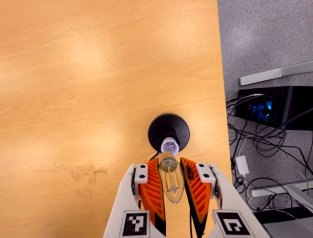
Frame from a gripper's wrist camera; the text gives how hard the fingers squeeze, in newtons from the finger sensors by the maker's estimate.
{"total": 20.9, "left": 22.5, "right": 19.3}